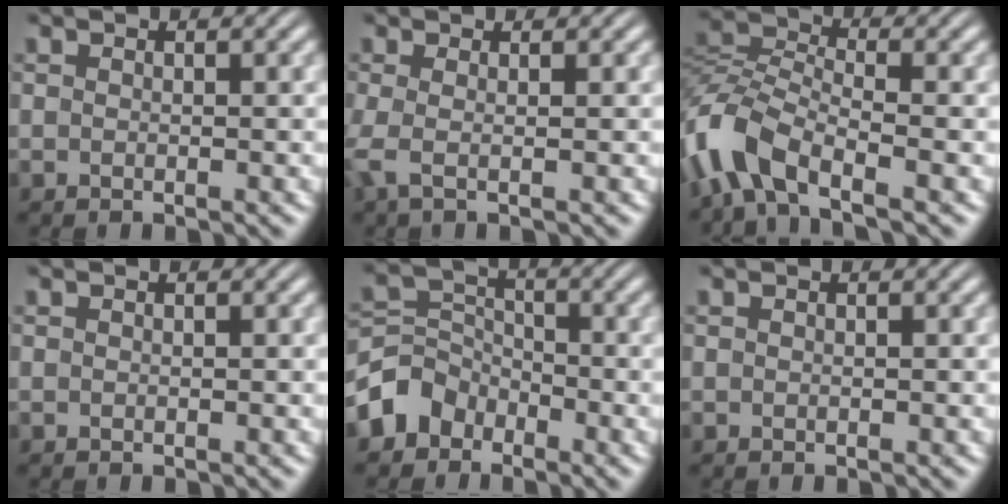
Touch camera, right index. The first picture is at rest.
{"total": 1.8, "force": [-0.4, 0.5, 1.6], "torque": [-0.056, -0.015, -0.002]}
{"total": 6.3, "force": [-2.5, 4.2, 4.0], "torque": [-0.122, -0.027, -0.037]}
{"total": 0.0}
{"total": 6.1, "force": [-3.0, 4.9, 2.0], "torque": [-0.053, -0.023, -0.050]}
{"total": 0.0}